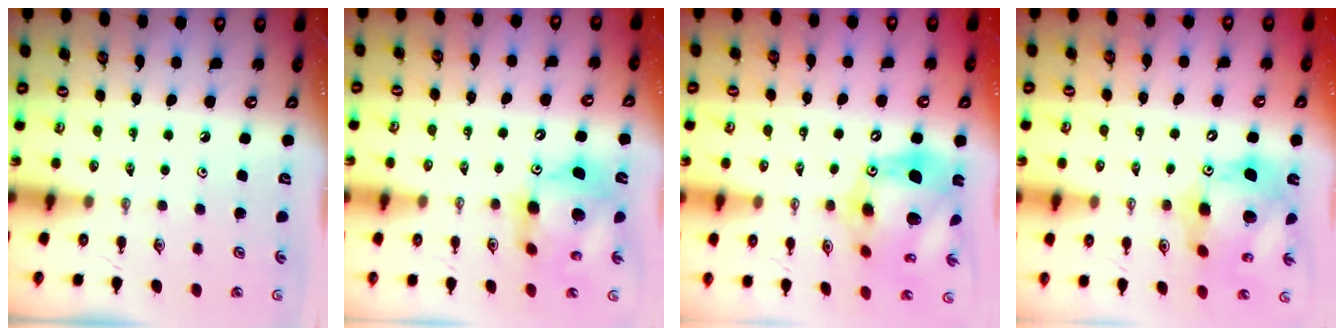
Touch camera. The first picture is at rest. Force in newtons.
{"total": 12.9, "press": 12.9, "slide": 1.1}
{"total": 17.9, "press": 17.8, "slide": 1.8}
{"total": 15.7, "press": 15.6, "slide": 1.4}